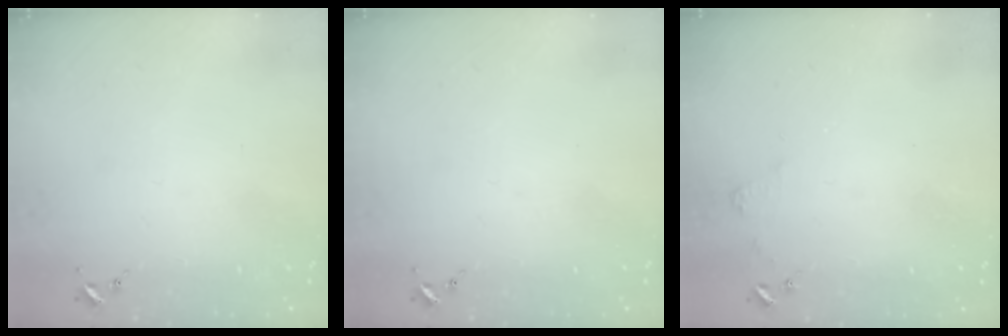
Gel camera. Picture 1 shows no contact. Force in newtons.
{"total": 0.0}
{"total": 4.5, "press": 4.5, "slide": 0.5}